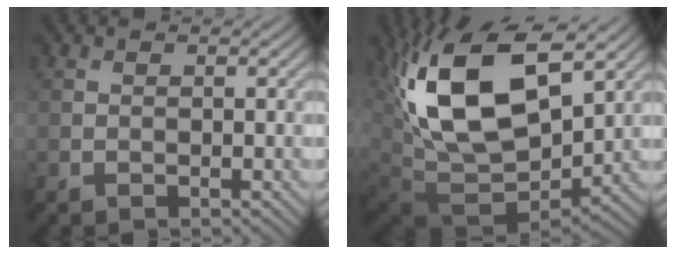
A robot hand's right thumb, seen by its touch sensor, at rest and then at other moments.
{"total": 17.6, "force": [5.7, 9.7, 13.6], "torque": [-0.294, 0.005, 0.113]}